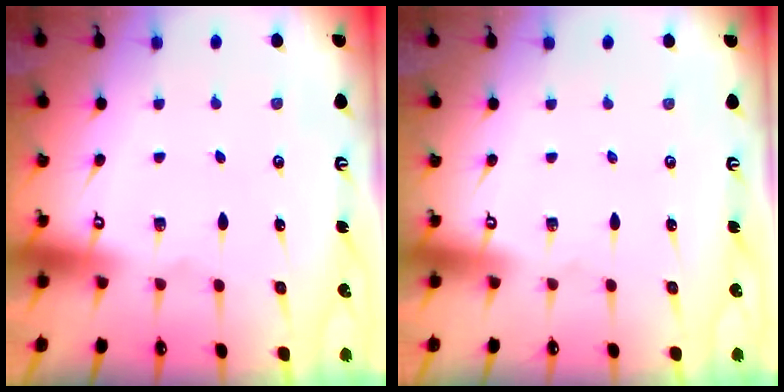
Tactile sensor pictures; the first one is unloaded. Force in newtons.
{"total": 0.0}